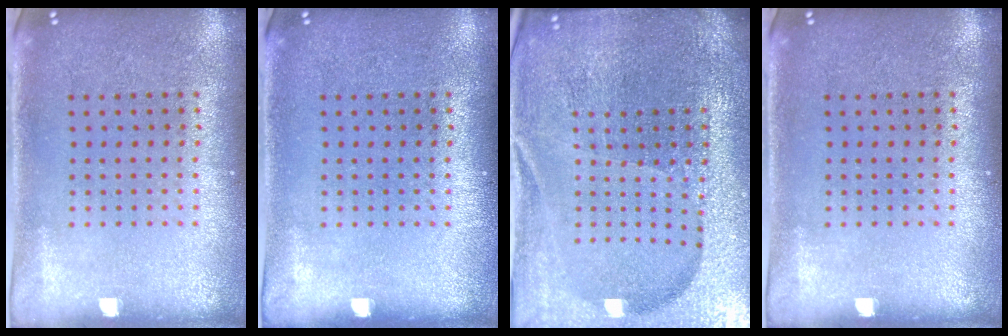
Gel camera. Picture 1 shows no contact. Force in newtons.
{"total": 0.0}
{"total": 5.2, "press": 4.8, "slide": 2.0}
{"total": 0.0}